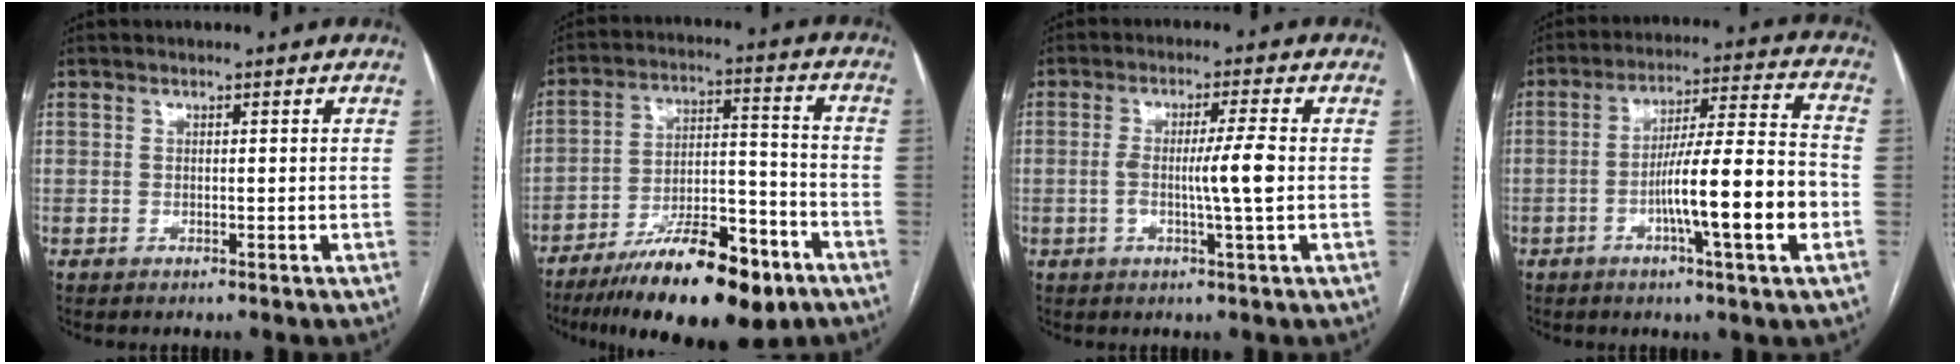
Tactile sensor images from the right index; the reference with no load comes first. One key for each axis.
{"total": 18.6, "fx": -12.3, "fy": 5.0, "fz": 13.0, "tx": -0.192, "ty": 0.009, "tz": -0.200}
{"total": 5.6, "fx": -0.6, "fy": -0.7, "fz": 5.5, "tx": -0.094, "ty": 0.001, "tz": -0.011}
{"total": 14.2, "fx": -4.1, "fy": 0.2, "fz": 13.6, "tx": -0.219, "ty": 0.006, "tz": -0.068}